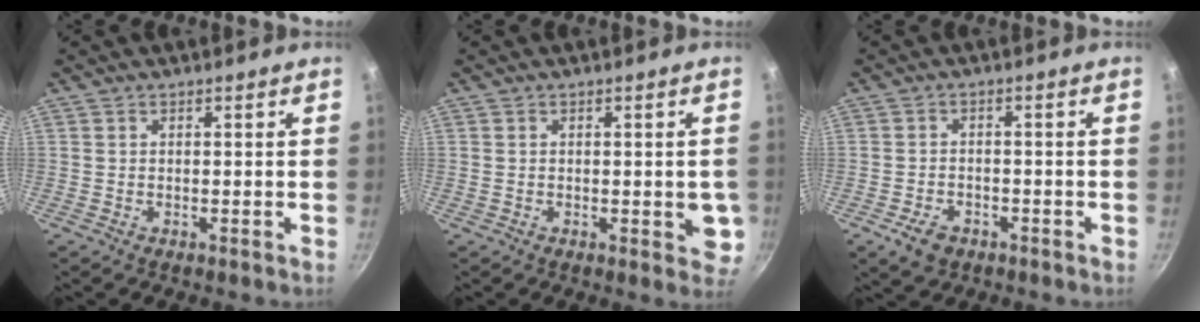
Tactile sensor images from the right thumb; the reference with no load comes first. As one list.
[{"total": 5.0, "force": [-0.5, 2.3, 4.4], "torque": [-0.032, -0.004, -0.006]}, {"total": 4.7, "force": [-2.6, 3.2, 2.3], "torque": [-0.037, 0.018, -0.037]}]